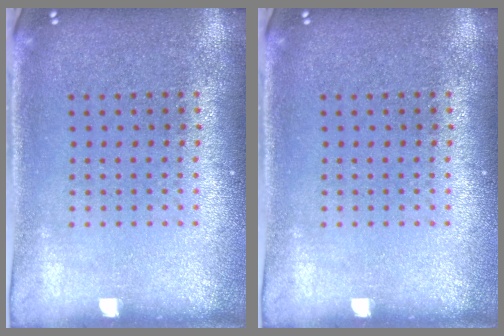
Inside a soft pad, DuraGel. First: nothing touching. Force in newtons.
{"total": 0.0}